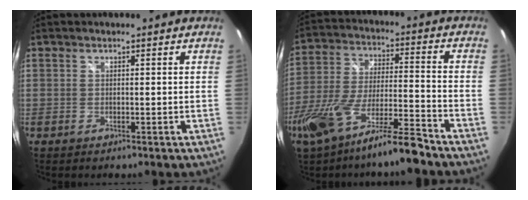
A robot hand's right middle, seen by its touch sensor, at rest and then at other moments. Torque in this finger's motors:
{"motor_torque": [1.08, -1.06, 0.39, 0.18]}